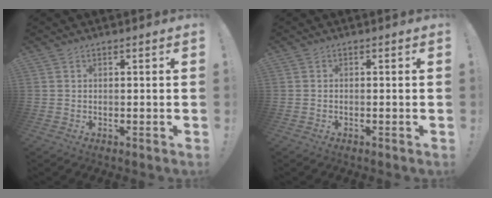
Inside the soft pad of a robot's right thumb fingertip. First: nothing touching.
{"total": 0.0}